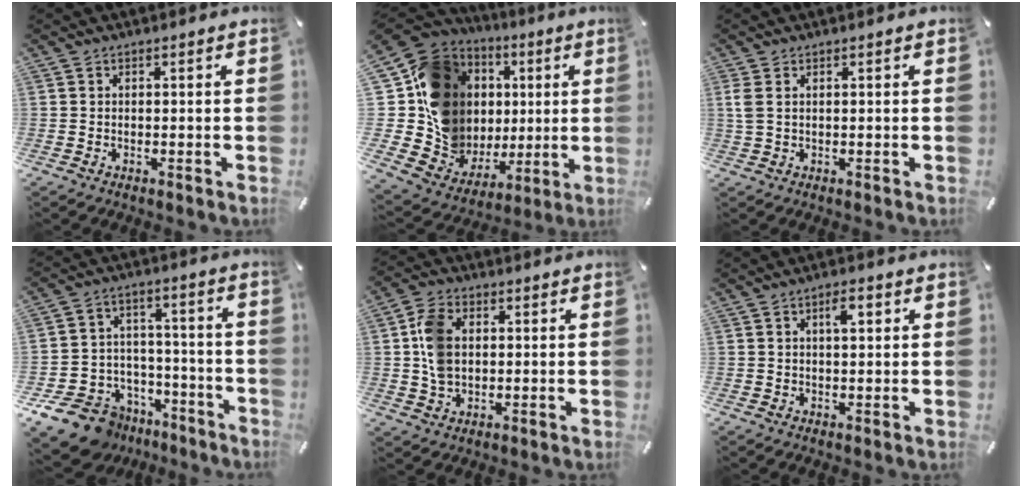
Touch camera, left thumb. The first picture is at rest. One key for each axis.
{"total": 19.4, "fx": 3.5, "fy": 16.6, "fz": 9.4, "tx": -0.170, "ty": -0.047, "tz": 0.089}
{"total": 2.1, "fx": 0.6, "fy": 0.7, "fz": 1.9, "tx": -0.047, "ty": -0.002, "tz": 0.009}
{"total": 13.5, "fx": -9.2, "fy": 9.0, "fz": 3.9, "tx": -0.077, "ty": 0.058, "tz": -0.156}
{"total": 9.4, "fx": 0.9, "fy": 6.8, "fz": 6.5, "tx": -0.135, "ty": 0.007, "tz": 0.018}
{"total": 3.9, "fx": 1.5, "fy": 1.7, "fz": 3.2, "tx": -0.052, "ty": 0.002, "tz": 0.020}